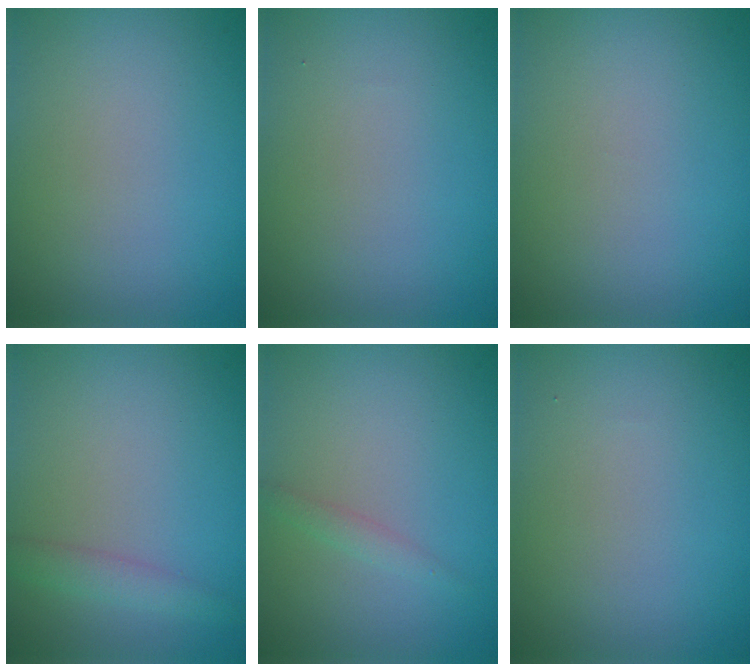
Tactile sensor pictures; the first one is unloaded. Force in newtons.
{"total": 0.0}
{"total": 0.0}
{"total": 1.7, "press": 1.7, "slide": 0.1}
{"total": 1.0, "press": 1.0, "slide": 0.0}
{"total": 0.0}